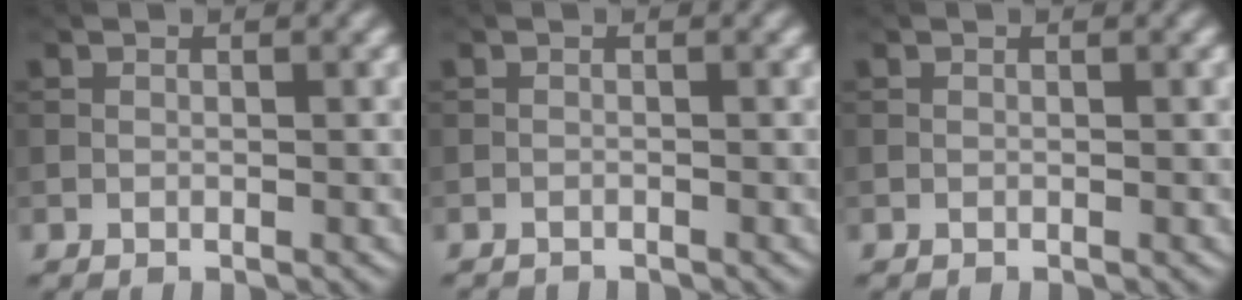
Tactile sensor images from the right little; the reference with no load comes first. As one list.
[{"total": 1.2, "force": [-1.2, 0.0, 0.0], "torque": [0.005, -0.006, -0.020]}, {"total": 0.0}]